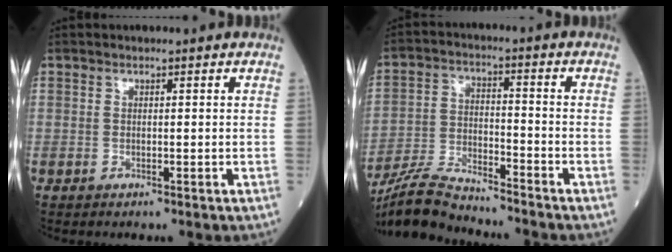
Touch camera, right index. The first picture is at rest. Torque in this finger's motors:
{"motor_torque": [0.33, -0.94, 0.28, 0.08]}